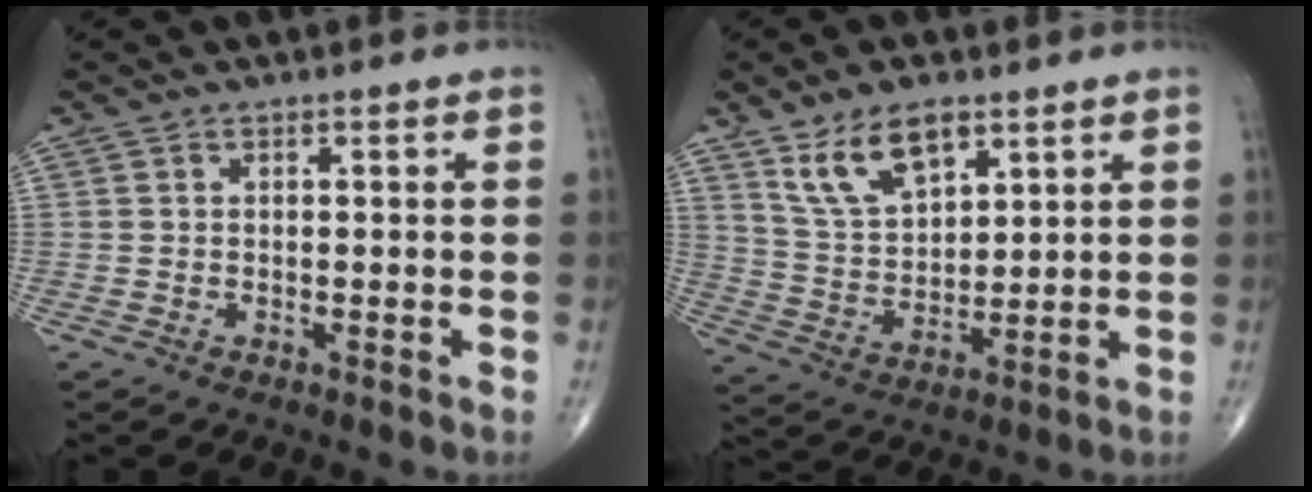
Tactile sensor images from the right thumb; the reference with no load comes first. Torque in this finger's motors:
{"motor_torque": [-0.54, 1.76, 0.68, 0.89, 0.21]}